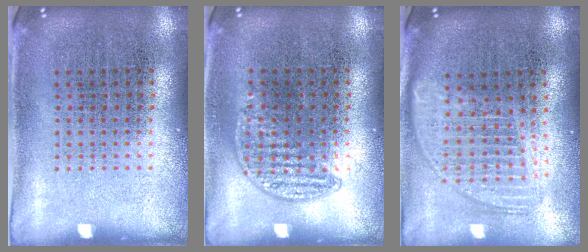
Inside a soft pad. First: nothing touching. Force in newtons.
{"total": 0.8, "press": 0.6, "slide": 0.5}
{"total": 1.7, "press": 1.4, "slide": 0.9}